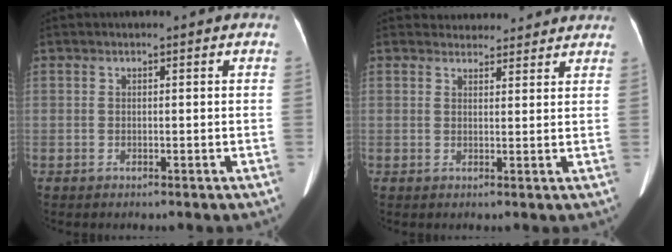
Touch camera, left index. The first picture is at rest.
{"total": 7.1, "force": [6.7, 2.2, 0.6], "torque": [0.008, 0.019, 0.069]}